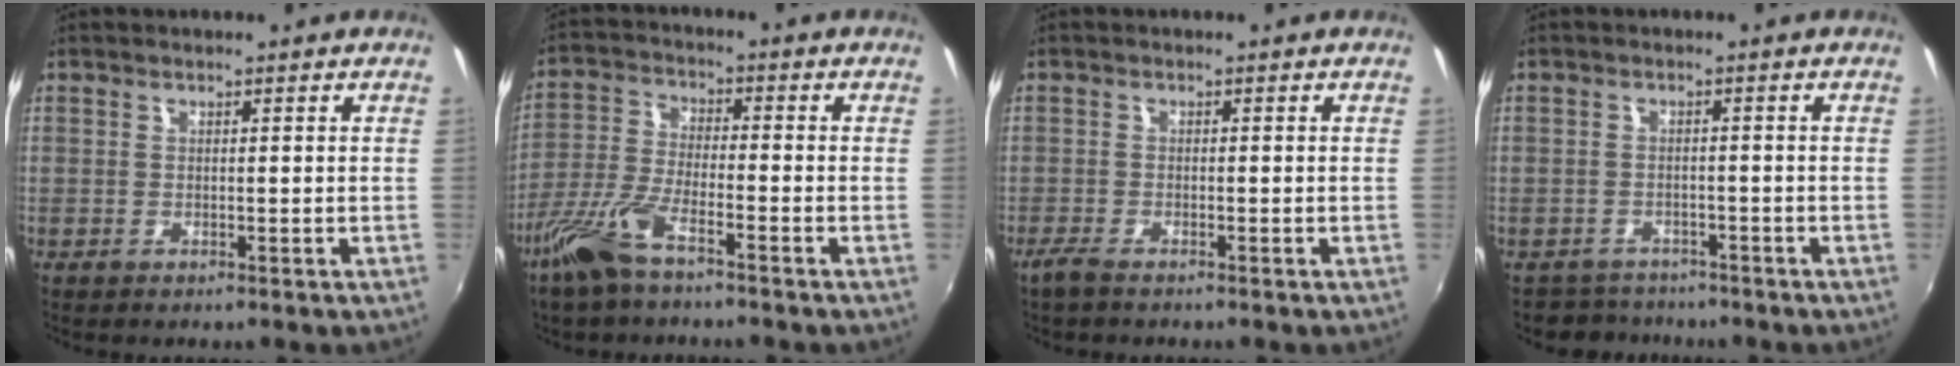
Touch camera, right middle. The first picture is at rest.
{"total": 9.0, "force": [-6.1, 2.0, 6.3], "torque": [-0.141, -0.009, -0.125]}
{"total": 2.1, "force": [-1.8, 0.4, 1.1], "torque": [-0.030, -0.007, -0.038]}
{"total": 4.2, "force": [-3.6, 2.2, -0.4], "torque": [-0.005, 0.009, -0.062]}